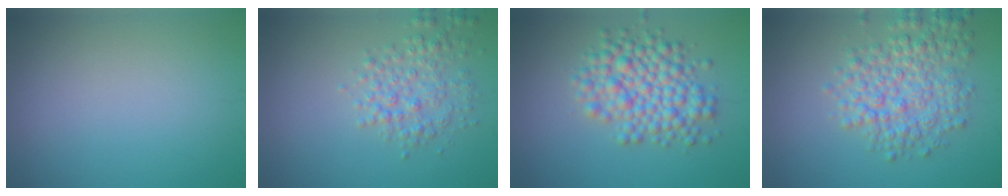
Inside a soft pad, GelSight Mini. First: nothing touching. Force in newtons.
{"total": 3.1, "press": 3.1, "slide": 0.1}
{"total": 6.1, "press": 6.1, "slide": 0.2}
{"total": 5.4, "press": 5.4, "slide": 0.2}